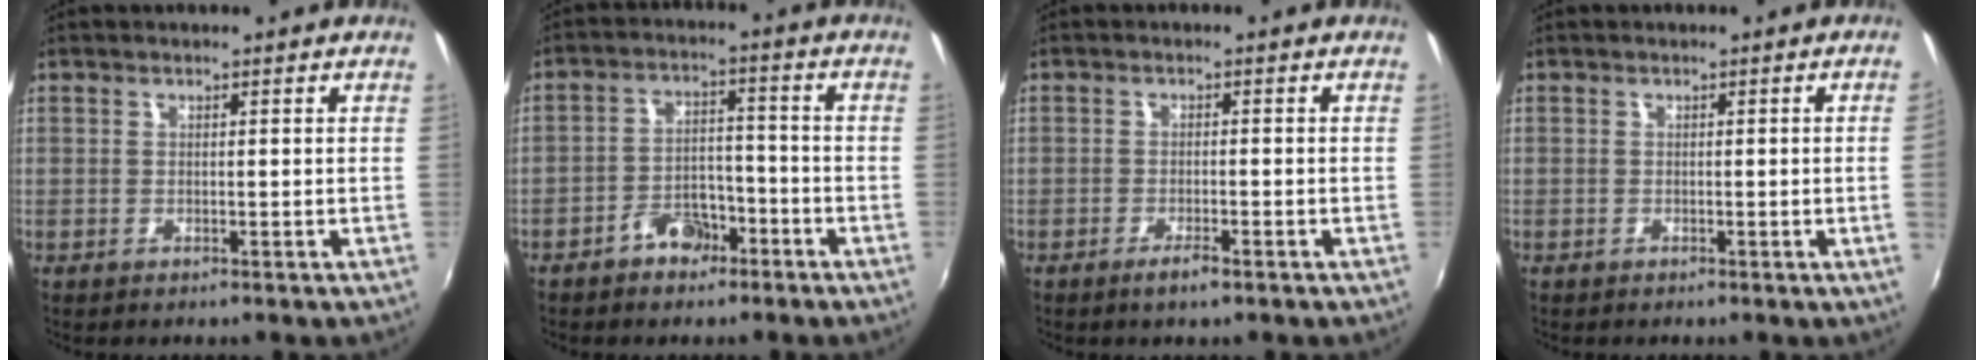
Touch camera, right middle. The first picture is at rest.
{"total": 6.0, "force": [-4.2, 3.4, 2.6], "torque": [-0.051, 0.018, -0.061]}
{"total": 2.3, "force": [-1.6, 0.5, 1.6], "torque": [-0.036, -0.003, -0.032]}
{"total": 1.9, "force": [0.1, -1.2, 1.5], "torque": [-0.013, -0.013, 0.003]}